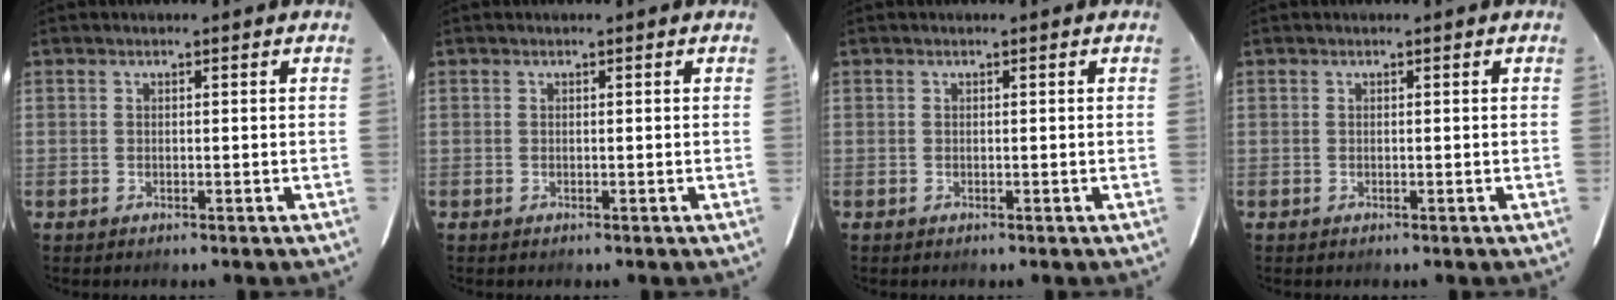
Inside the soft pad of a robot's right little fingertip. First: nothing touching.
{"total": 0.0}
{"total": 0.0}
{"total": 0.0}